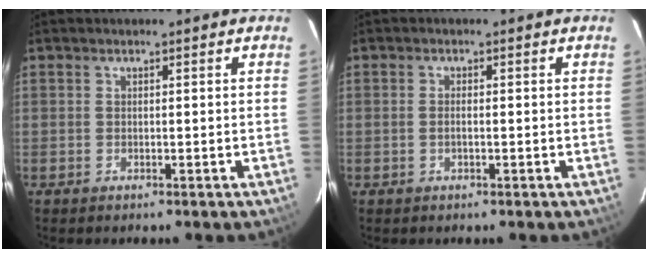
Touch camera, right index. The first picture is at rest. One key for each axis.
{"total": 1.1, "fx": 0.0, "fy": 0.4, "fz": 1.1, "tx": -0.023, "ty": 0.002, "tz": -0.002}